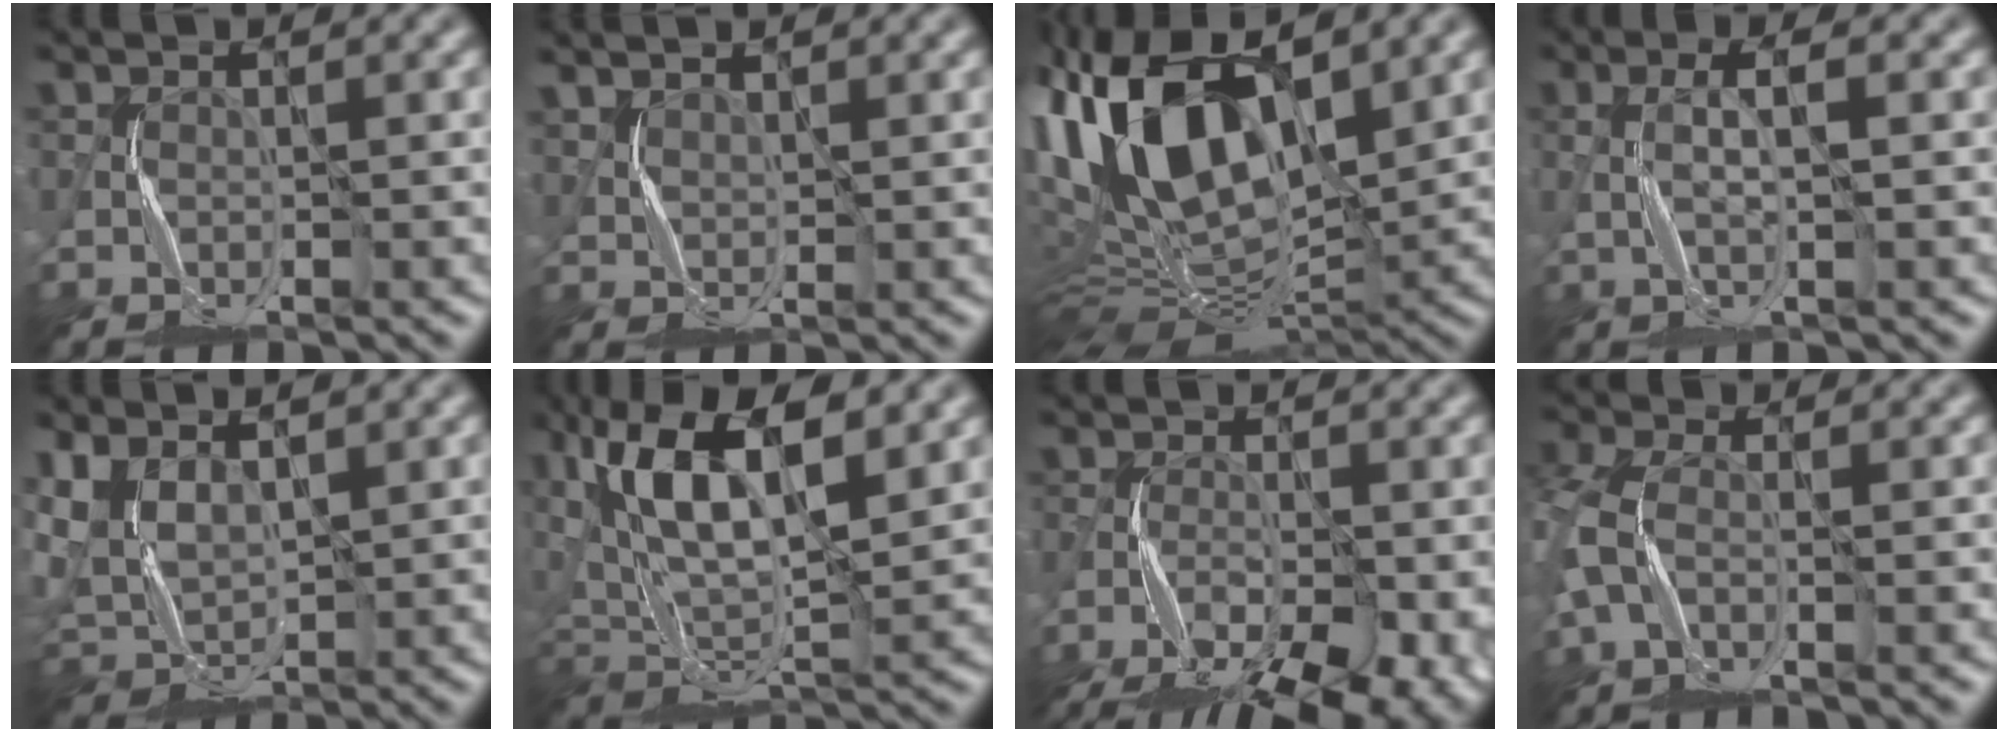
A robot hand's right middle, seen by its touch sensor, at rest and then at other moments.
{"total": 1.8, "force": [1.8, 0.3, 0.1], "torque": [-0.006, 0.001, 0.033]}
{"total": 15.8, "force": [4.2, 8.0, 12.9], "torque": [-0.253, 0.017, 0.072]}
{"total": 2.2, "force": [0.7, 0.3, 2.1], "torque": [-0.043, 0.005, 0.012]}
{"total": 5.2, "force": [2.3, 3.3, 3.2], "torque": [-0.083, -0.006, 0.045]}
{"total": 11.5, "force": [5.2, 4.9, 9.0], "torque": [-0.168, 0.011, 0.094]}
{"total": 12.9, "force": [-9.0, 4.8, 7.9], "torque": [-0.135, -0.046, -0.122]}
{"total": 3.7, "force": [-1.0, 2.2, 2.8], "torque": [-0.080, -0.002, -0.032]}